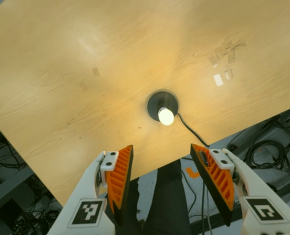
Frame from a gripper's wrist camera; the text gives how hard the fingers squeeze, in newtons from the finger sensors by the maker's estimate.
{"total": 0.0}